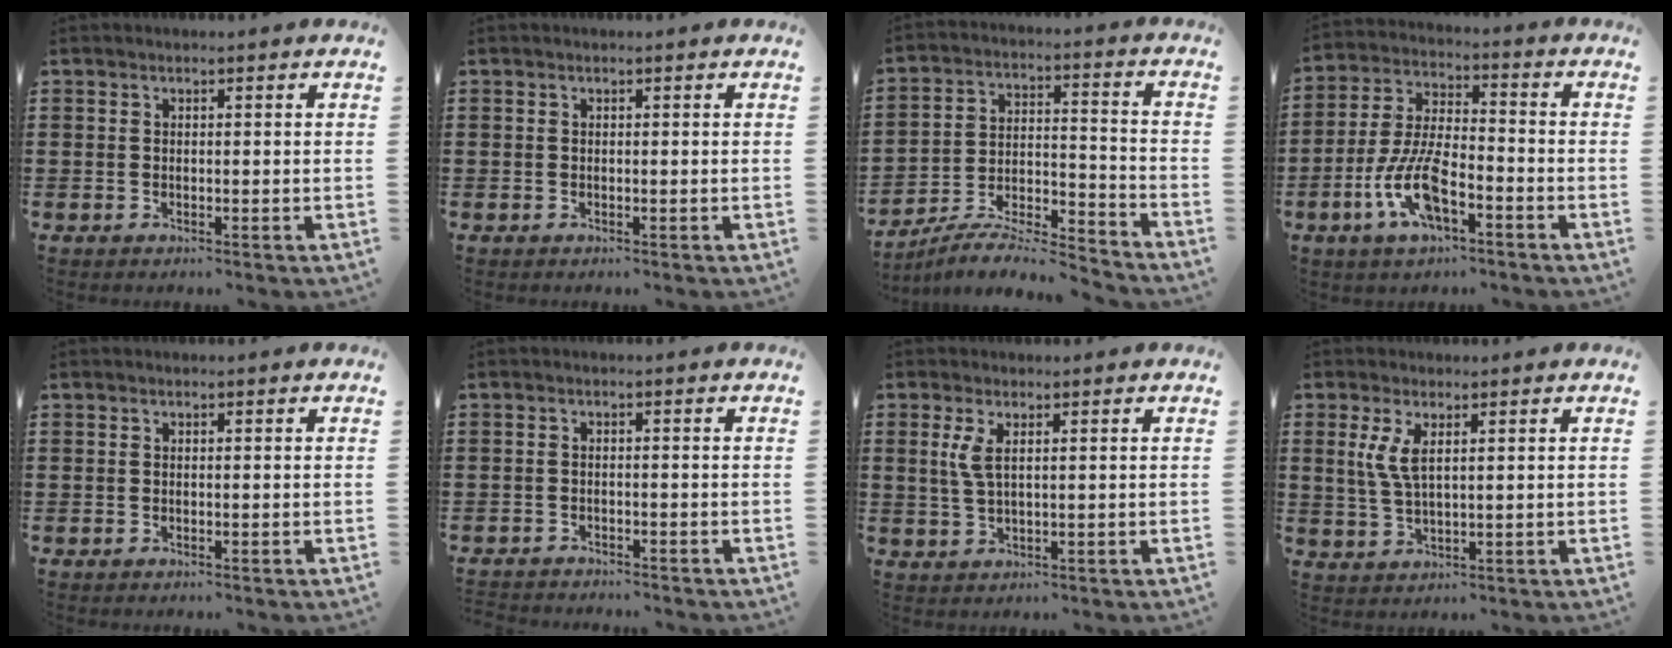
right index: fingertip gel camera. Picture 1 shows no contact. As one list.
[{"total": 0.0}, {"total": 7.3, "force": [-6.9, 0.8, 2.4], "torque": [-0.042, 0.006, -0.134]}, {"total": 9.6, "force": [-4.1, 3.7, 7.8], "torque": [-0.182, -0.006, -0.079]}, {"total": 0.0}, {"total": 1.5, "force": [-1.5, 0.0, -0.1], "torque": [-0.002, 0.000, -0.034]}, {"total": 3.0, "force": [1.1, 1.0, 2.7], "torque": [-0.064, 0.003, 0.015]}, {"total": 4.4, "force": [1.6, 1.5, 3.8], "torque": [-0.089, 0.002, 0.025]}]